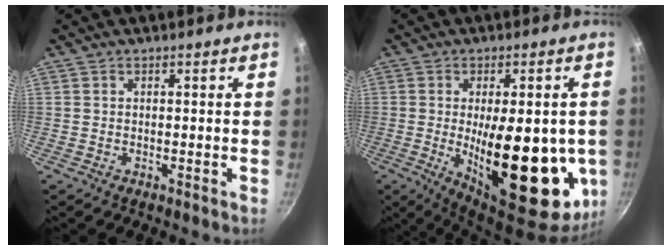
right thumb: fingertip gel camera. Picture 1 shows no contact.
{"total": 24.0, "force": [-3.3, 10.0, 21.6], "torque": [-0.277, -0.021, -0.032]}